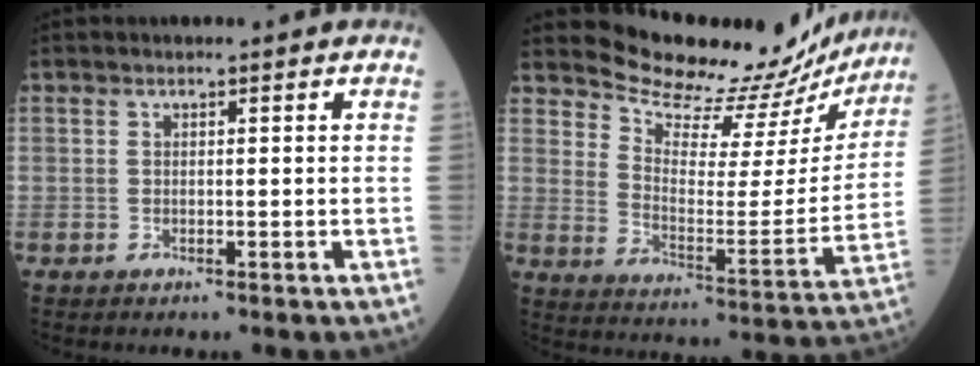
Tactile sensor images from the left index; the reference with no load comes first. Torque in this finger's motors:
{"motor_torque": [1.04, -1.09, 0.18, -0.01]}